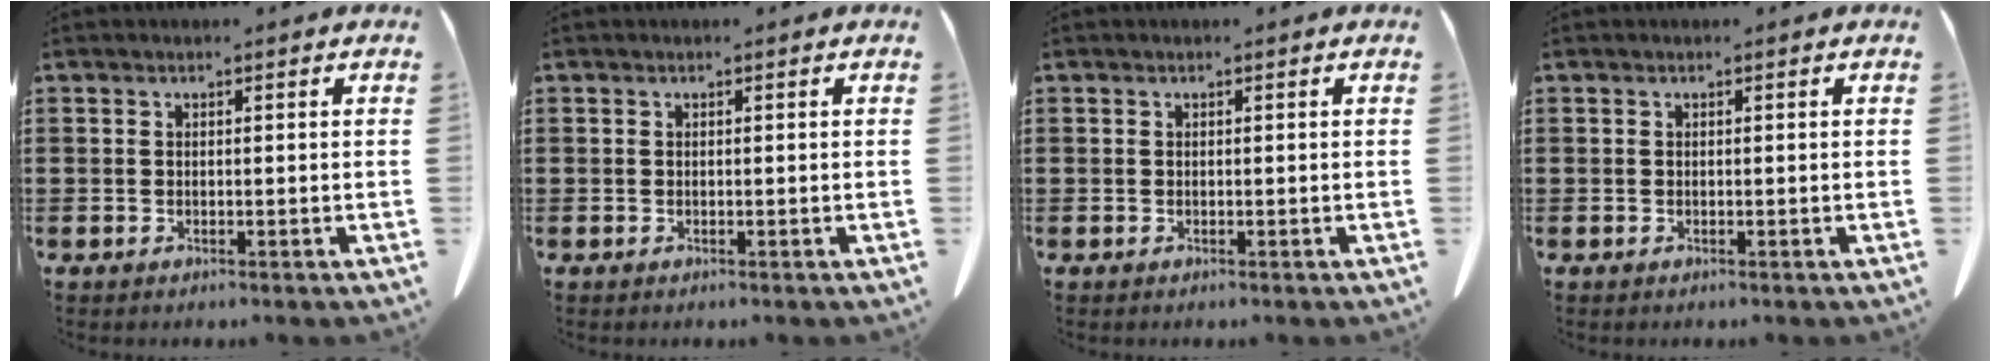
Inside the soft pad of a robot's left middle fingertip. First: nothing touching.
{"total": 0.0}
{"total": 0.0}
{"total": 0.0}